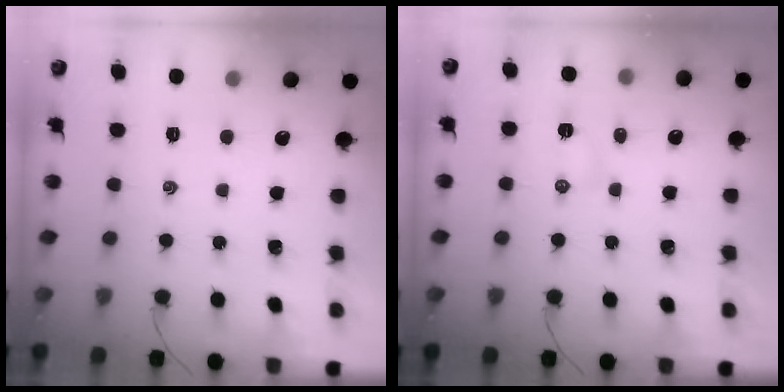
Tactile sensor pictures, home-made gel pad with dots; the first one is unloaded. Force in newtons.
{"total": 2.9, "press": 2.7, "slide": 1.0}